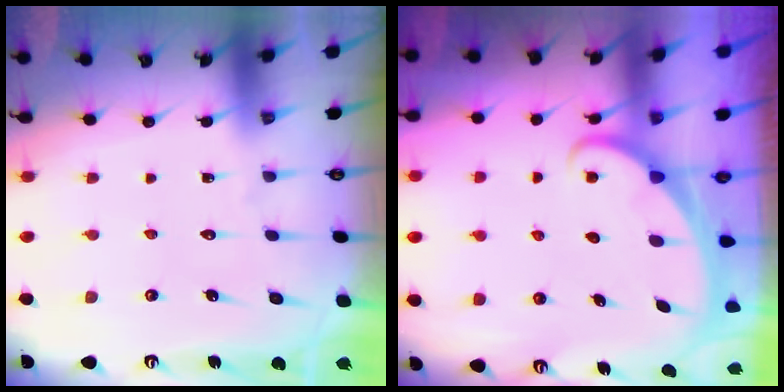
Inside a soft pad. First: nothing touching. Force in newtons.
{"total": 1.7, "press": 1.7, "slide": 0.1}